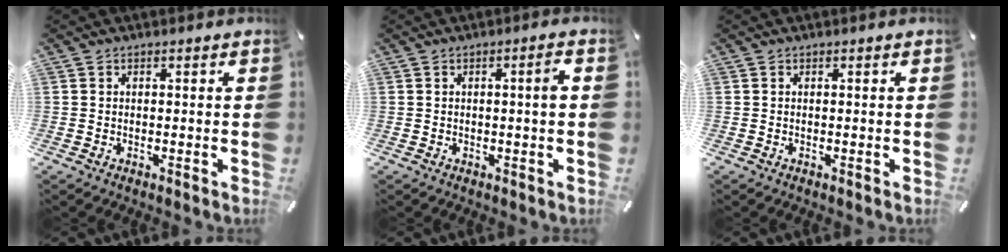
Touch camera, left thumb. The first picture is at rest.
{"total": 3.1, "force": [0.0, 0.2, 3.1], "torque": [-0.048, -0.003, -0.004]}
{"total": 0.0}